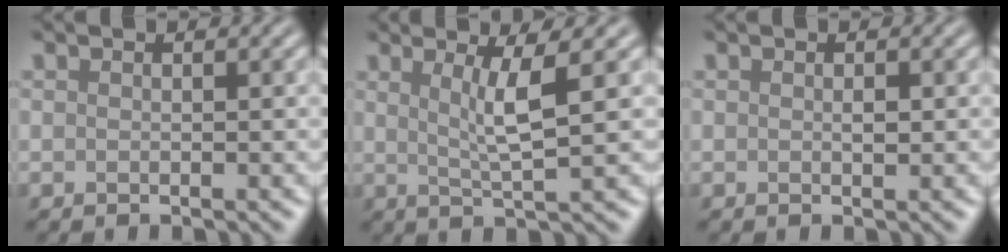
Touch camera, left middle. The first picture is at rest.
{"total": 4.0, "force": [1.2, 0.6, 3.7], "torque": [-0.064, -0.002, 0.024]}
{"total": 0.6, "force": [0.0, 0.3, 0.6], "torque": [-0.010, -0.001, 0.001]}